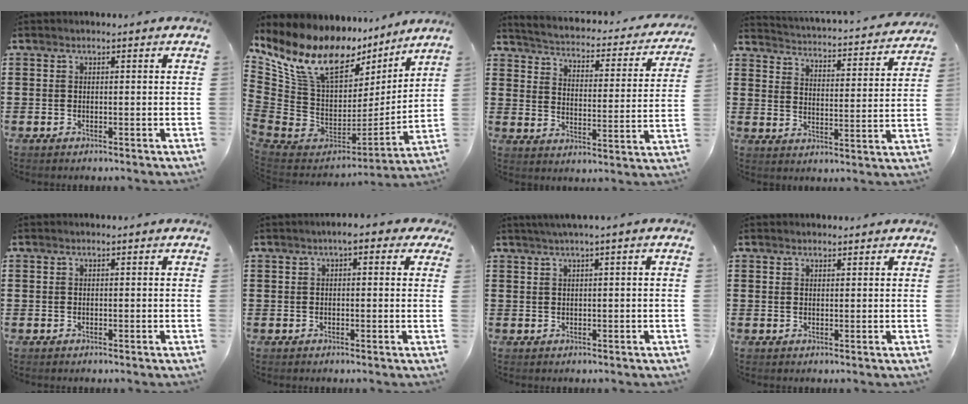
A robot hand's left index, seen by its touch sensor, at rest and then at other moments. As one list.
[{"total": 14.5, "force": [9.7, 7.0, 8.2], "torque": [-0.199, -0.058, 0.169]}, {"total": 1.8, "force": [1.8, 0.0, 0.5], "torque": [-0.029, -0.028, 0.017]}, {"total": 2.6, "force": [2.6, -0.2, 0.1], "torque": [-0.023, -0.031, 0.034]}, {"total": 0.0}, {"total": 2.6, "force": [1.1, 0.9, 2.2], "torque": [-0.045, 0.008, 0.017]}, {"total": 1.3, "force": [0.7, -0.3, 1.0], "torque": [-0.018, -0.002, 0.013]}, {"total": 1.2, "force": [1.2, 0.3, 0.1], "torque": [-0.004, 0.001, 0.024]}]